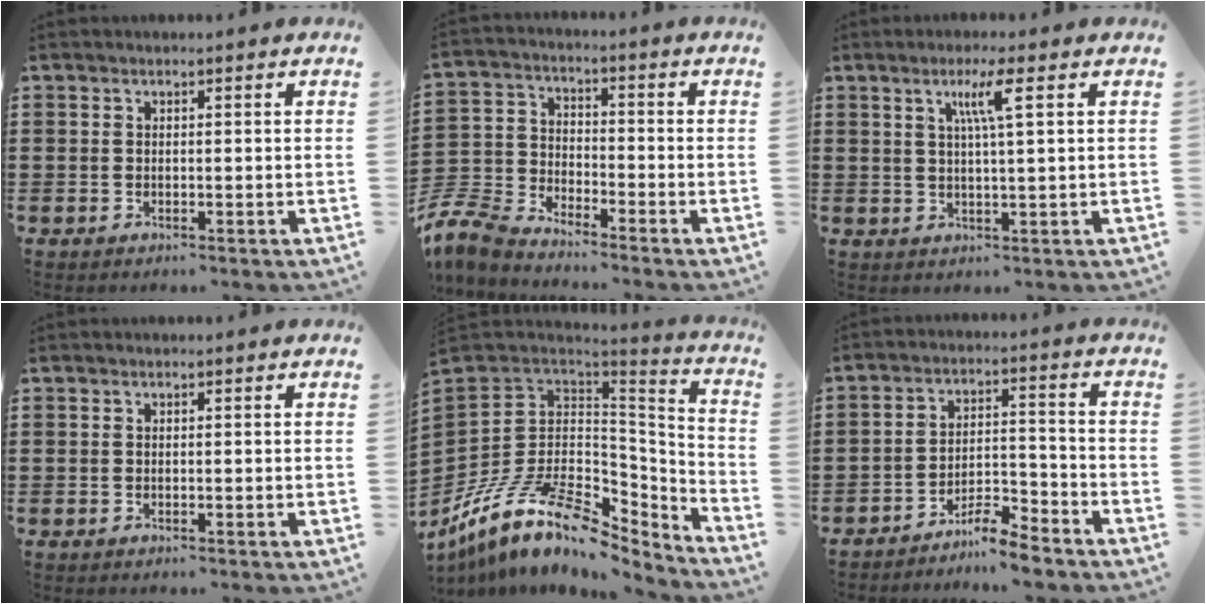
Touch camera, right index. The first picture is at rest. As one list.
[{"total": 7.0, "force": [-6.7, 1.4, 1.7], "torque": [-0.065, -0.001, -0.141]}, {"total": 5.0, "force": [1.9, -0.2, 4.6], "torque": [-0.094, -0.001, 0.026]}, {"total": 0.0}, {"total": 14.4, "force": [-7.2, 8.0, 9.6], "torque": [-0.219, 0.009, -0.130]}, {"total": 5.8, "force": [-5.5, 0.6, 2.0], "torque": [-0.034, 0.011, -0.105]}]